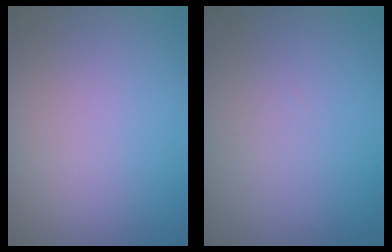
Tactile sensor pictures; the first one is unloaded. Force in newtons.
{"total": 0.0}